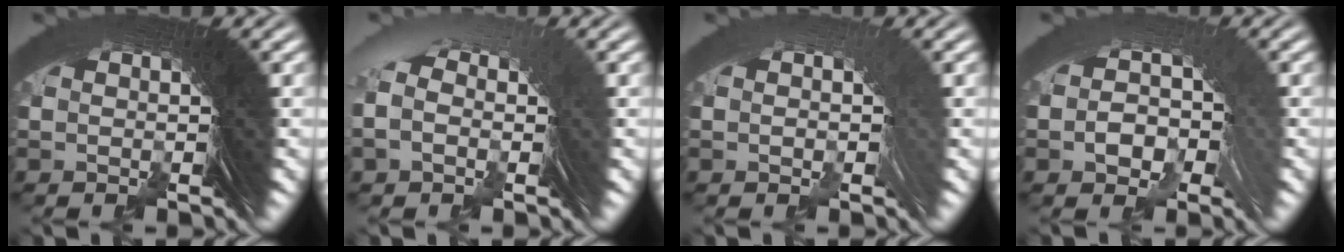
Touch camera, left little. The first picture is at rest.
{"total": 2.1, "force": [-0.2, 1.5, 1.5], "torque": [-0.027, 0.020, -0.011]}
{"total": 0.6, "force": [-0.4, -0.2, 0.3], "torque": [0.003, 0.008, -0.008]}
{"total": 2.6, "force": [-0.4, 2.0, 1.7], "torque": [-0.033, -0.001, -0.005]}